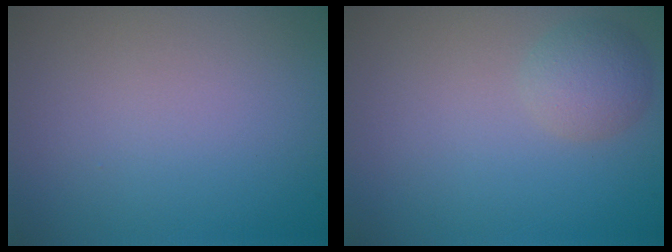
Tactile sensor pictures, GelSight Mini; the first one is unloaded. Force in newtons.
{"total": 2.2, "press": 2.2, "slide": 0.1}